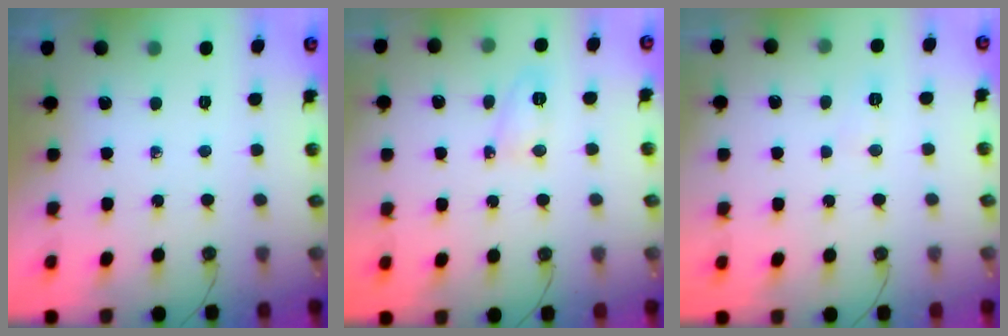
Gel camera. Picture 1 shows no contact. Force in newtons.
{"total": 3.9, "press": 3.7, "slide": 1.4}
{"total": 5.4, "press": 5.2, "slide": 1.2}